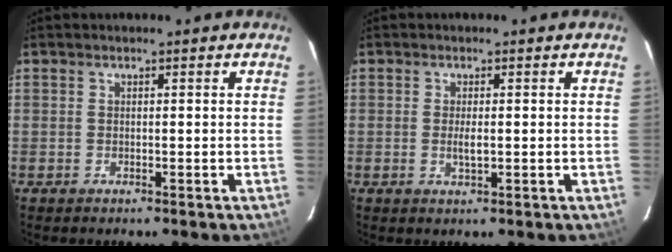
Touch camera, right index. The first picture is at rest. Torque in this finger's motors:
{"motor_torque": [0.49, -0.09, 0.15, 0.04]}